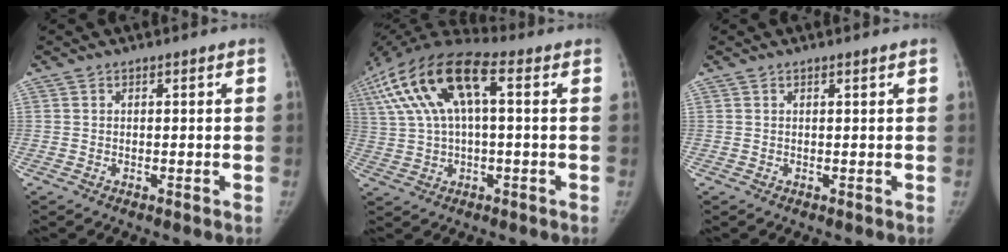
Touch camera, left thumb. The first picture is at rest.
{"total": 18.7, "force": [5.1, 7.7, 16.3], "torque": [-0.335, 0.045, 0.085]}
{"total": 0.6, "force": [0.4, -0.1, 0.5], "torque": [-0.009, 0.000, 0.008]}